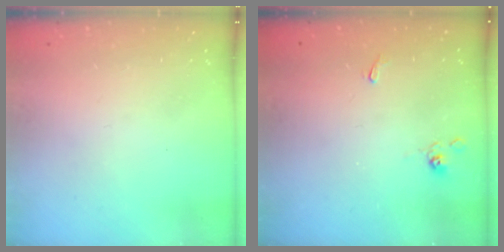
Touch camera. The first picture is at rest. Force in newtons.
{"total": 2.6, "press": 2.6, "slide": 0.4}